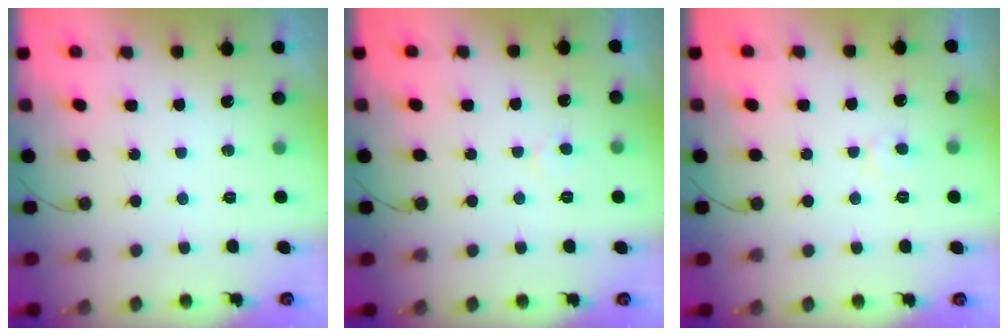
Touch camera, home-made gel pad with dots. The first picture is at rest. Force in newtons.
{"total": 3.2, "press": 3.2, "slide": 0.3}
{"total": 3.2, "press": 3.1, "slide": 0.4}